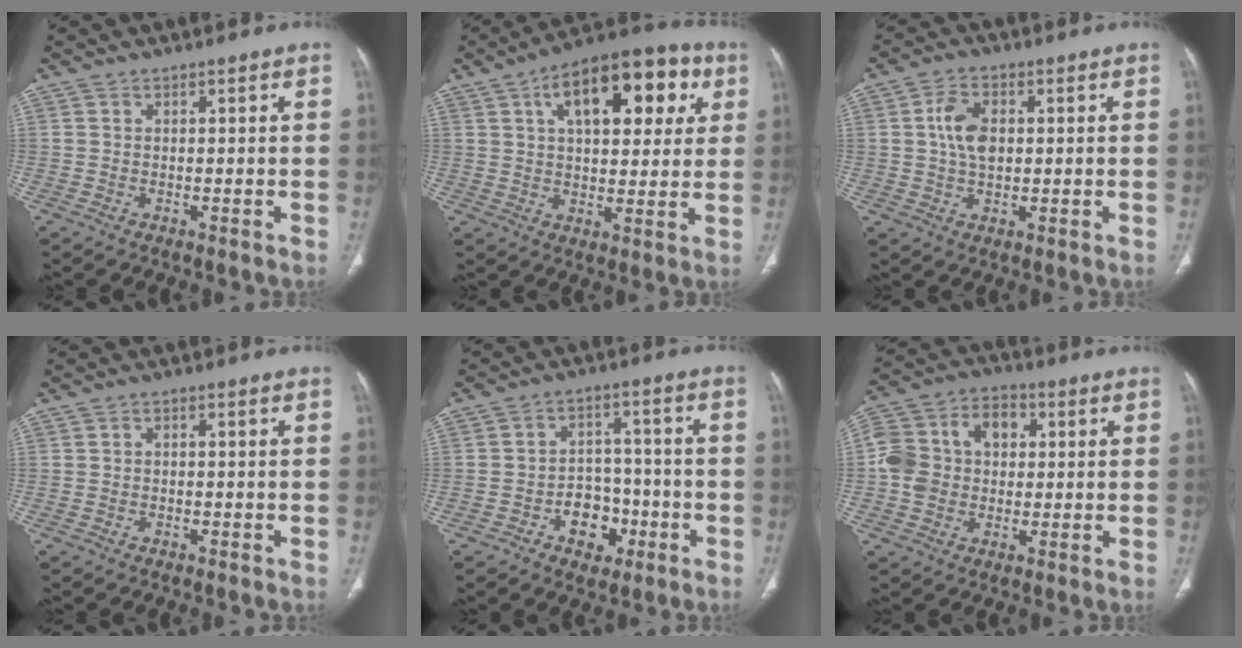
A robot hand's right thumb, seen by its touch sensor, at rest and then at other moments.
{"total": 19.7, "force": [7.1, 9.9, 15.4], "torque": [-0.182, 0.013, 0.101]}
{"total": 6.7, "force": [0.9, 4.1, 5.1], "torque": [-0.091, 0.003, 0.016]}
{"total": 0.6, "force": [-0.1, 0.5, 0.4], "torque": [-0.006, 0.002, -0.005]}
{"total": 8.4, "force": [-3.5, 6.3, 4.3], "torque": [-0.025, 0.036, -0.052]}
{"total": 13.5, "force": [1.2, 10.8, 8.0], "torque": [-0.132, 0.035, 0.015]}